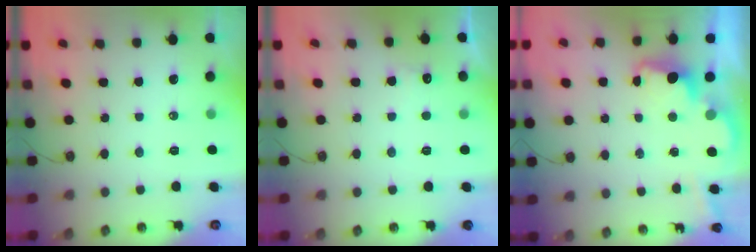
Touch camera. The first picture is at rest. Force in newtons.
{"total": 5.1, "press": 5.0, "slide": 1.1}
{"total": 3.6, "press": 3.5, "slide": 0.7}